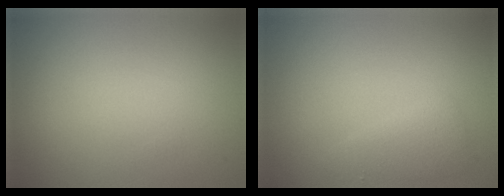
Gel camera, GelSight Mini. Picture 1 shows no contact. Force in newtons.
{"total": 1.9, "press": 1.9, "slide": 0.2}